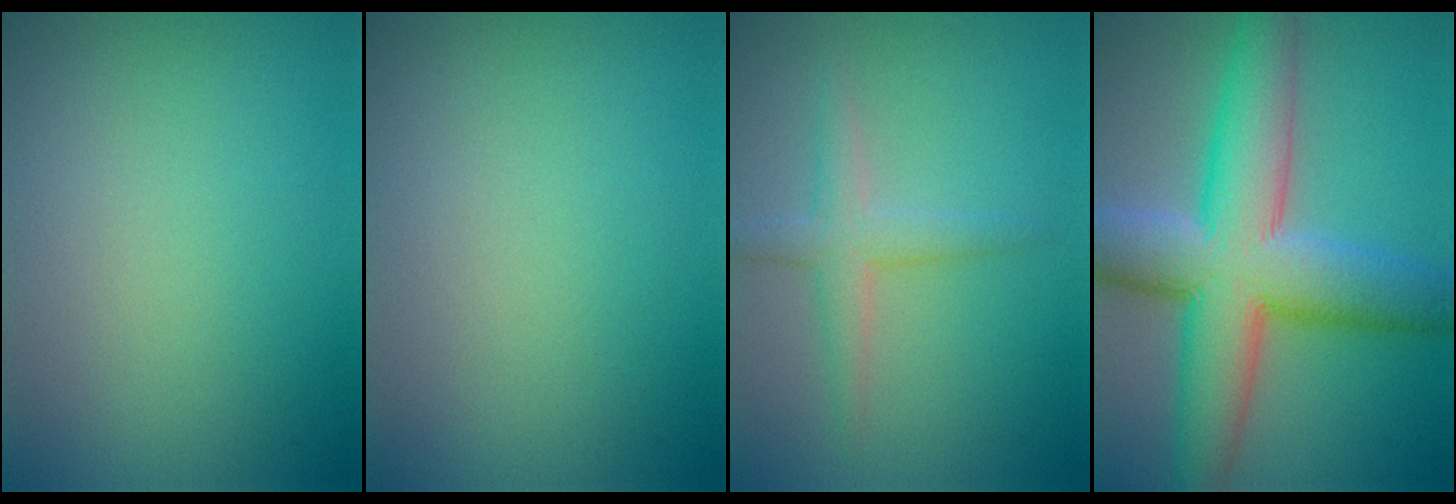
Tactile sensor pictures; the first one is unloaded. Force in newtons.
{"total": 0.0}
{"total": 2.4, "press": 2.4, "slide": 0.2}
{"total": 11.3, "press": 11.3, "slide": 0.6}